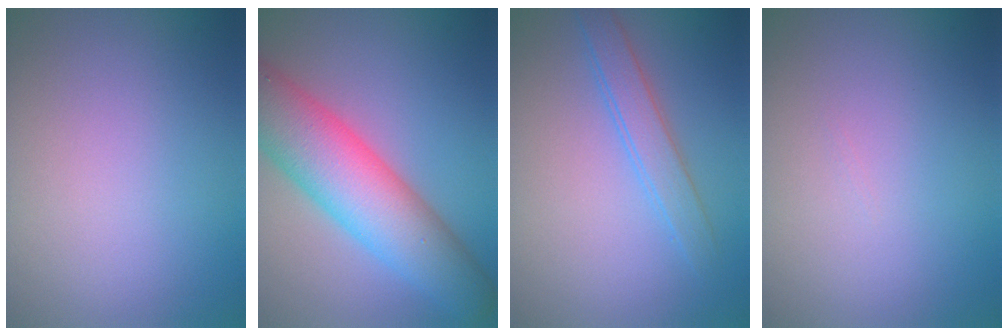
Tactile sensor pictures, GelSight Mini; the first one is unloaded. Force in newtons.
{"total": 9.7, "press": 9.6, "slide": 0.6}
{"total": 2.3, "press": 2.3, "slide": 0.0}
{"total": 0.0}